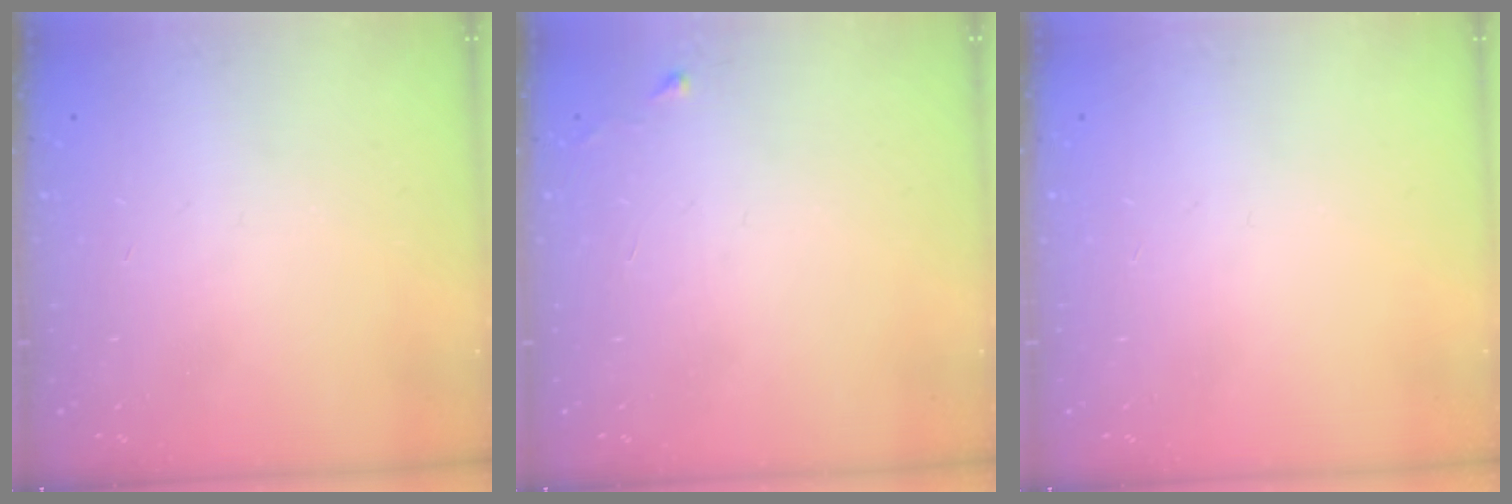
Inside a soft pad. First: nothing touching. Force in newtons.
{"total": 3.5, "press": 3.4, "slide": 0.5}
{"total": 0.0}